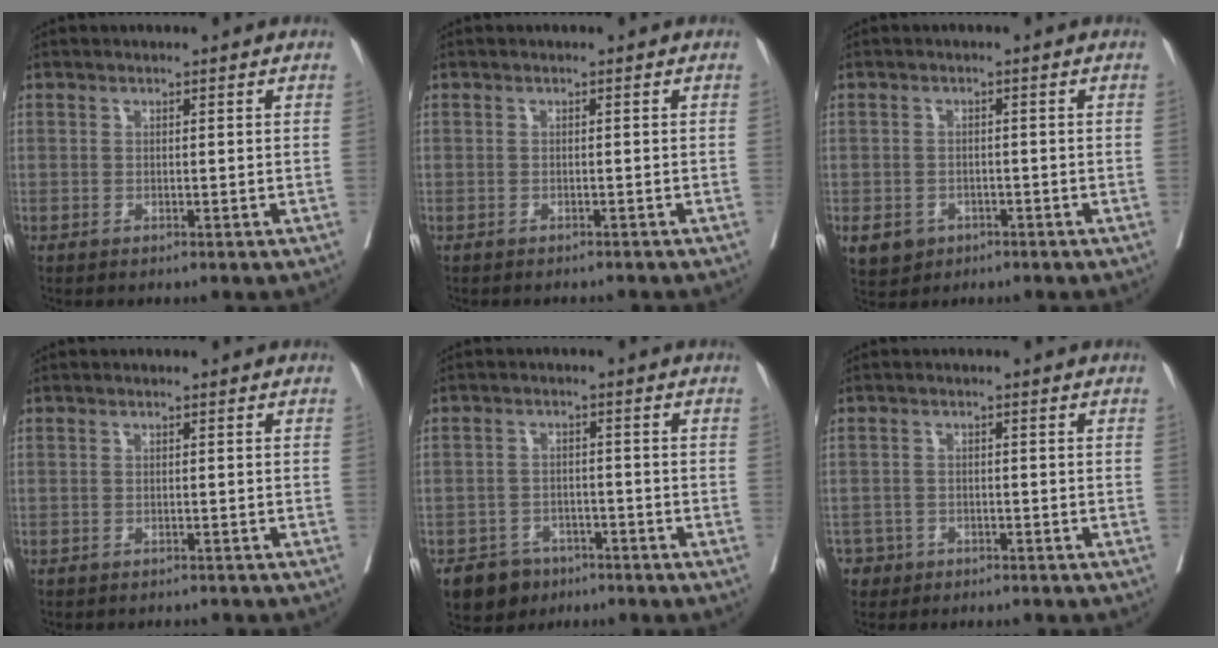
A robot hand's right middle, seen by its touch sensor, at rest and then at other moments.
{"total": 2.7, "force": [-2.5, 0.8, 0.6], "torque": [-0.009, -0.002, -0.030]}
{"total": 5.2, "force": [-2.5, 4.4, 1.3], "torque": [-0.027, 0.002, -0.034]}
{"total": 3.4, "force": [-3.2, 1.0, 0.4], "torque": [-0.003, -0.003, -0.039]}
{"total": 5.9, "force": [-4.2, 4.0, 1.4], "torque": [-0.022, 0.006, -0.063]}
{"total": 3.4, "force": [-2.5, 2.3, -0.5], "torque": [0.003, 0.010, -0.041]}